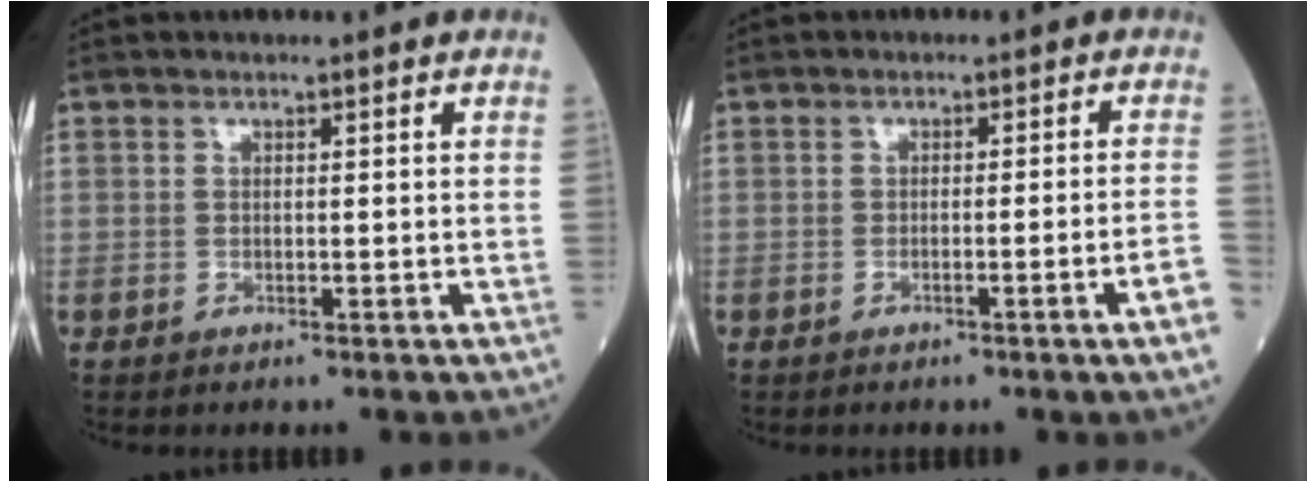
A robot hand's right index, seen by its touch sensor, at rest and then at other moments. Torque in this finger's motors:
{"motor_torque": [-0.19, -0.14, 0.00, 0.00]}